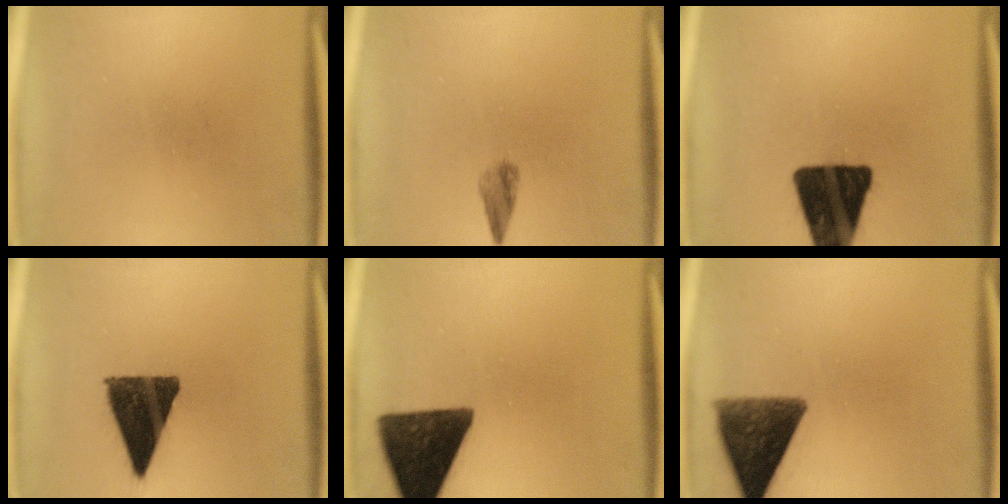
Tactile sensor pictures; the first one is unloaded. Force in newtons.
{"total": 2.0}
{"total": 18.7}
{"total": 13.0}
{"total": 14.2}
{"total": 10.7}